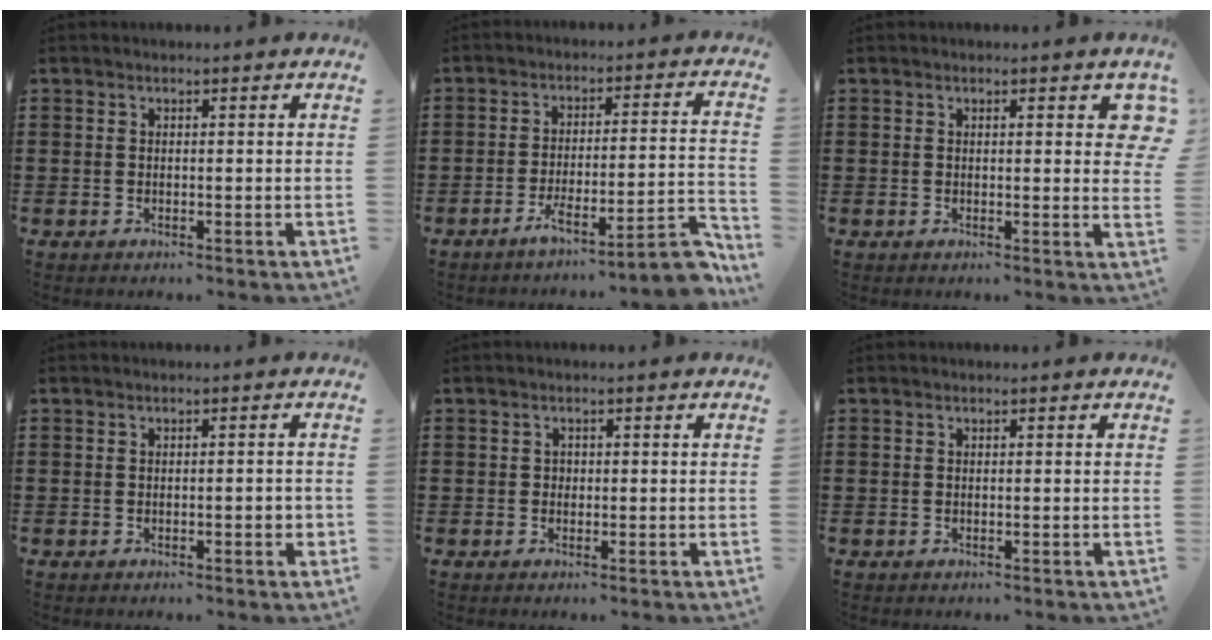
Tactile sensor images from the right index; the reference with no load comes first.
{"total": 8.3, "force": [-6.3, 0.6, 5.5], "torque": [-0.089, -0.006, -0.119]}
{"total": 2.4, "force": [0.9, 0.8, 2.0], "torque": [-0.018, -0.004, 0.010]}
{"total": 1.5, "force": [-0.5, 0.3, 1.3], "torque": [-0.022, -0.001, -0.009]}
{"total": 0.7, "force": [0.0, 0.7, 0.3], "torque": [-0.008, 0.002, 0.000]}
{"total": 0.0}